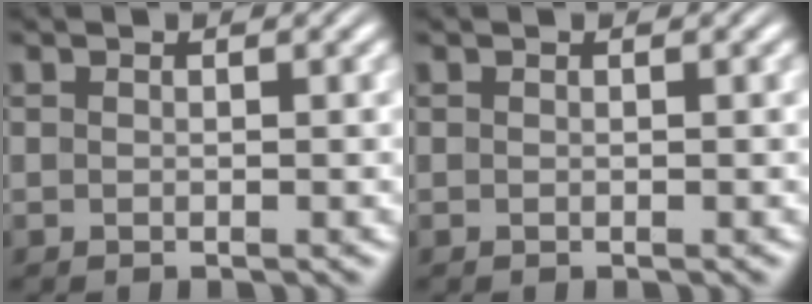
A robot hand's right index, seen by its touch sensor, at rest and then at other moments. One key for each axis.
{"total": 0.0}